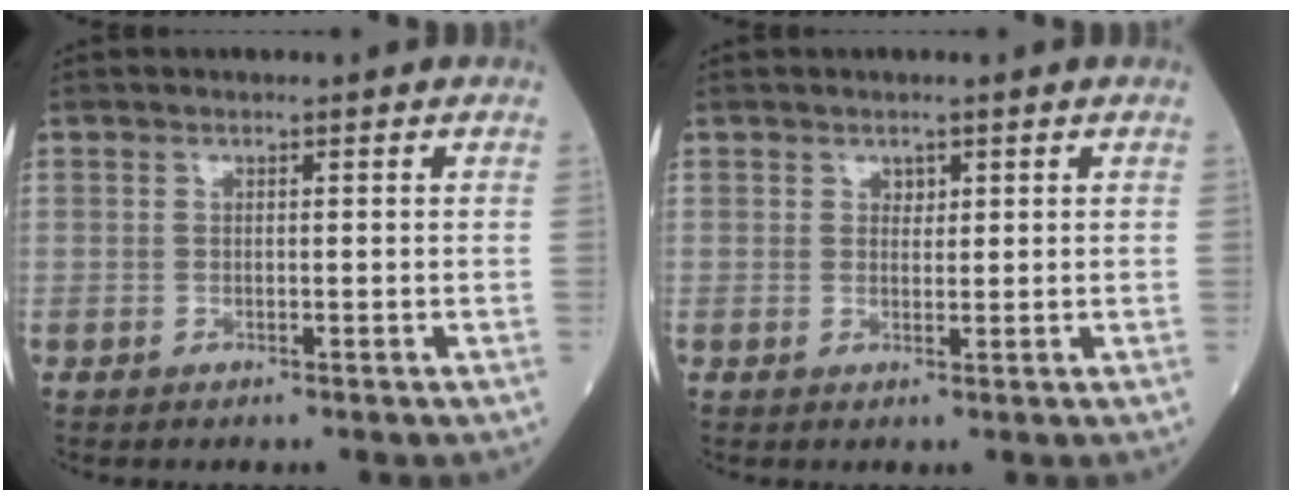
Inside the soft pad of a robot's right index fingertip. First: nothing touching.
{"total": 1.1, "force": [0.6, 0.8, 0.4], "torque": [-0.001, -0.002, 0.009]}